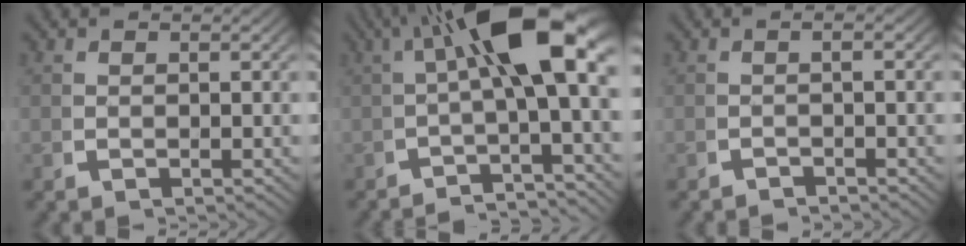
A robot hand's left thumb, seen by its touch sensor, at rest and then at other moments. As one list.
[{"total": 12.3, "force": [0.0, 4.9, 11.3], "torque": [-0.156, 0.004, -0.001]}, {"total": 1.3, "force": [-1.1, 0.1, 0.6], "torque": [-0.010, -0.004, -0.016]}]